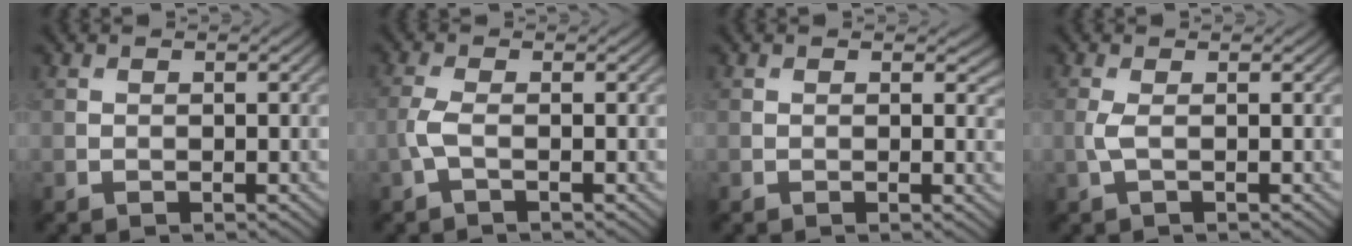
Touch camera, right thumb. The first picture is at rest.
{"total": 2.4, "force": [-0.7, 0.7, 2.2], "torque": [-0.062, 0.005, -0.021]}
{"total": 2.0, "force": [0.5, 1.0, 1.6], "torque": [-0.020, -0.002, 0.007]}
{"total": 1.7, "force": [-0.1, 0.4, 1.7], "torque": [-0.048, 0.005, -0.004]}